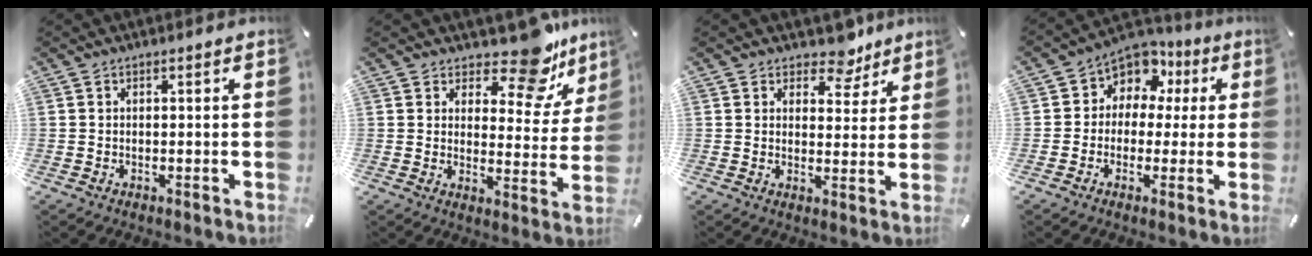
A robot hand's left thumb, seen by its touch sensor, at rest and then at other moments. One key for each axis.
{"total": 13.7, "fx": 10.7, "fy": 5.6, "fz": 6.4, "tx": -0.078, "ty": -0.088, "tz": 0.183}
{"total": 7.2, "fx": 5.7, "fy": 4.1, "fz": 1.8, "tx": -0.011, "ty": -0.042, "tz": 0.097}
{"total": 7.0, "fx": 1.6, "fy": 6.5, "fz": 2.0, "tx": -0.040, "ty": -0.014, "tz": 0.028}